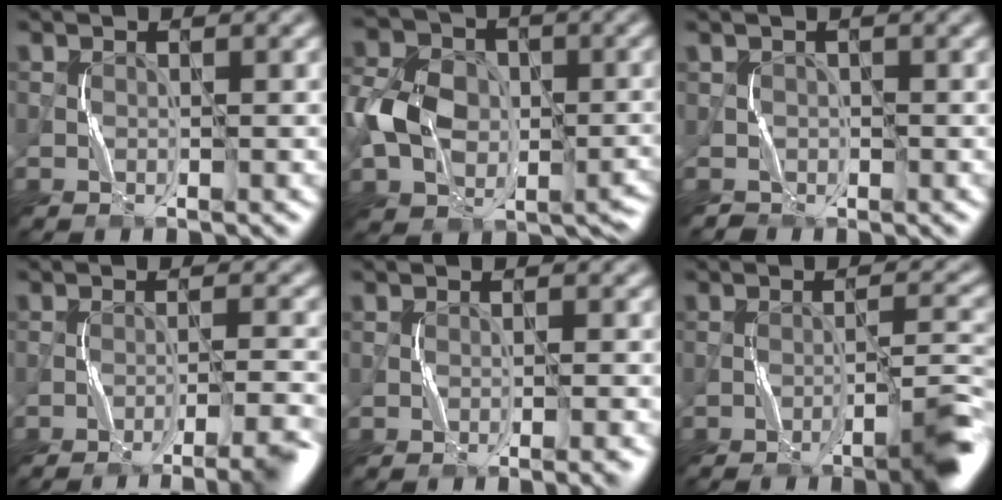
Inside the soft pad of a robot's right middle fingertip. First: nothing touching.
{"total": 9.1, "force": [-2.0, 7.1, 5.4], "torque": [-0.107, -0.007, -0.048]}
{"total": 1.5, "force": [0.2, 1.4, -0.3], "torque": [0.007, -0.002, 0.005]}
{"total": 6.1, "force": [-4.2, 0.9, 4.3], "torque": [-0.054, 0.004, -0.059]}
{"total": 1.3, "force": [-0.8, -0.2, 1.0], "torque": [-0.012, 0.005, -0.014]}
{"total": 4.1, "force": [-2.5, 0.0, 3.2], "torque": [-0.043, 0.014, -0.050]}